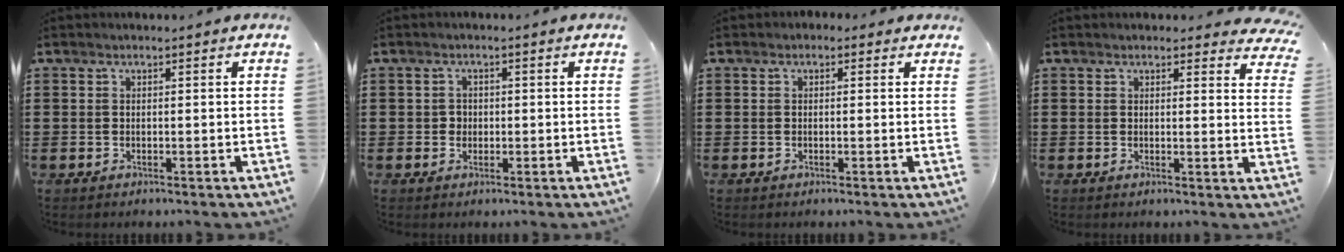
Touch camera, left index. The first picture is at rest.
{"total": 1.4, "force": [0.0, 1.4, 0.3], "torque": [-0.012, 0.007, -0.002]}
{"total": 0.8, "force": [0.1, 0.7, 0.5], "torque": [-0.010, 0.007, 0.000]}
{"total": 2.1, "force": [2.0, 0.4, 0.5], "torque": [-0.010, -0.007, 0.038]}